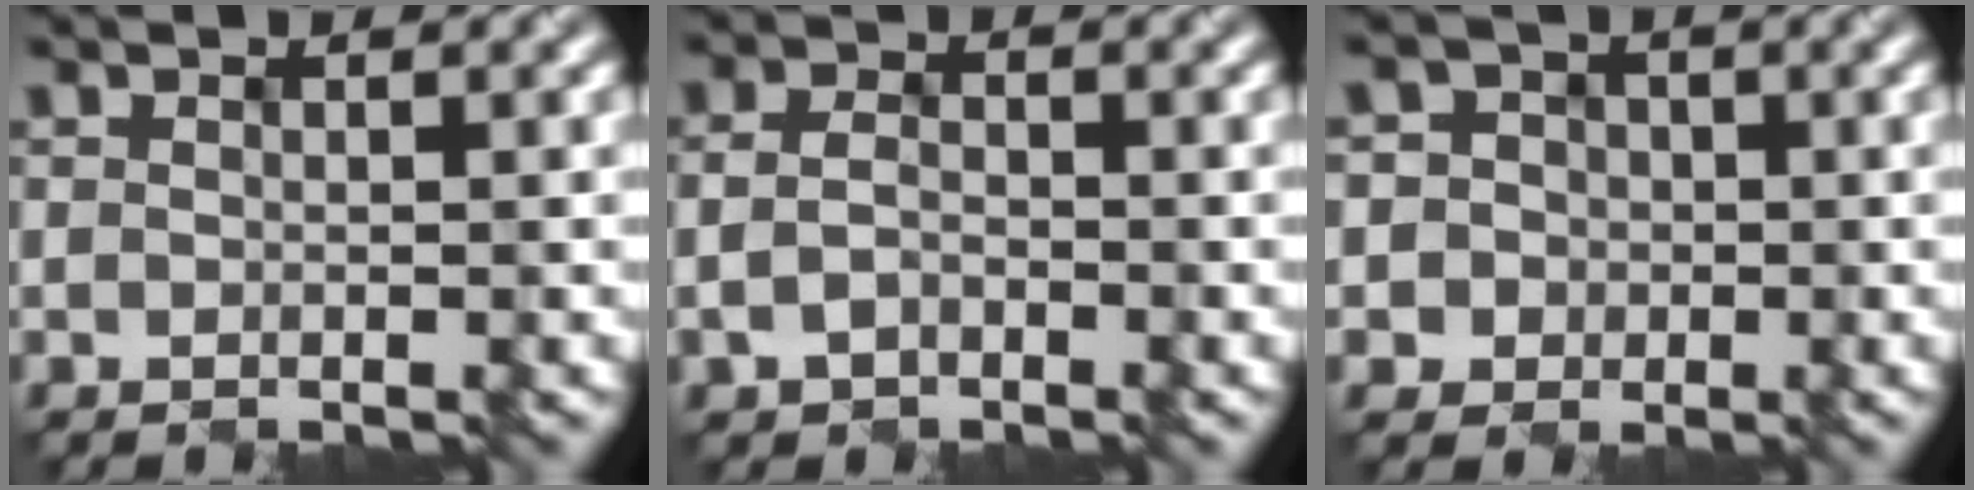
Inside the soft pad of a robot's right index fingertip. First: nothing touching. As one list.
[{"total": 1.8, "force": [-1.3, 1.0, 0.8], "torque": [-0.027, 0.000, -0.018]}, {"total": 2.8, "force": [-0.3, 2.8, 0.0], "torque": [0.007, 0.011, -0.008]}]